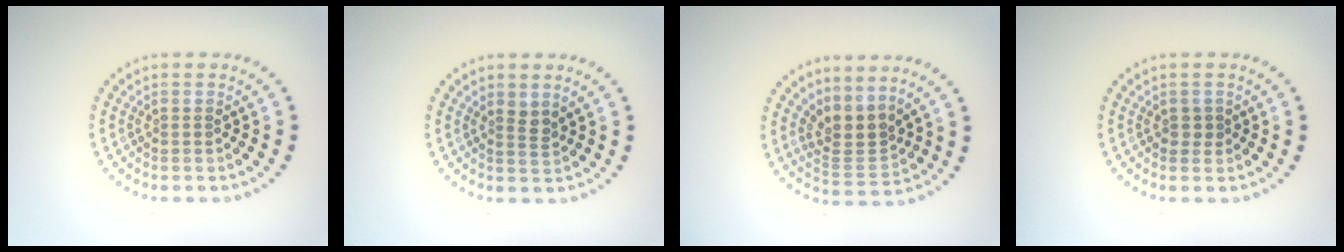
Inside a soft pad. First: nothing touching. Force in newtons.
{"total": 1.2, "press": 0.9, "slide": 0.8}
{"total": 3.0, "press": 2.1, "slide": 2.1}
{"total": 1.0, "press": 1.0, "slide": 0.2}